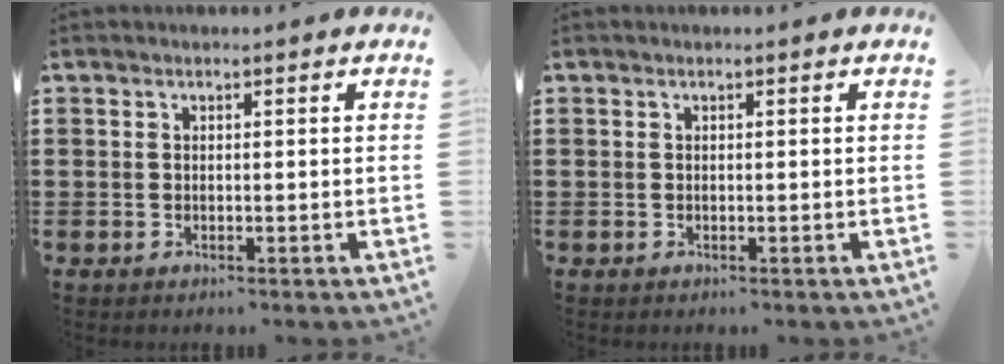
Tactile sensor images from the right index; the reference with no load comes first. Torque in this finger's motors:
{"motor_torque": [-0.14, 0.25, 0.00, 0.00]}